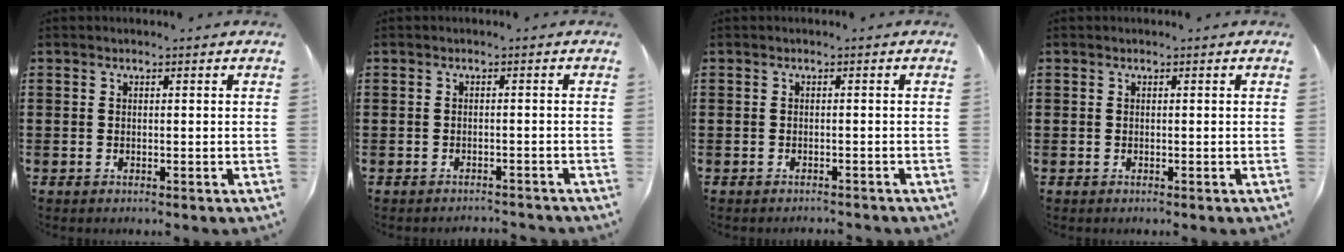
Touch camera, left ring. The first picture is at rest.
{"total": 1.3, "force": [-1.3, 0.0, 0.2], "torque": [-0.006, 0.001, -0.026]}
{"total": 0.9, "force": [-0.8, 0.0, 0.1], "torque": [-0.005, -0.001, -0.017]}
{"total": 0.0}